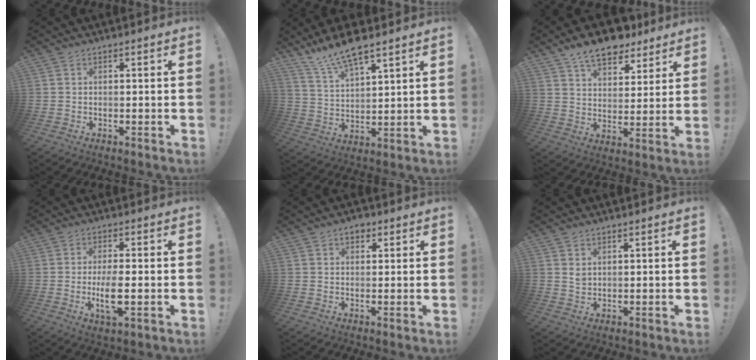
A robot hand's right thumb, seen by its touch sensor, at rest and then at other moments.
{"total": 10.9, "force": [9.0, 2.2, 5.8], "torque": [-0.116, -0.050, 0.162]}
{"total": 12.1, "force": [9.1, 5.8, 5.5], "torque": [-0.090, -0.053, 0.166]}
{"total": 7.5, "force": [-1.3, 2.0, 7.1], "torque": [-0.138, -0.011, -0.025]}
{"total": 3.1, "force": [1.6, 2.1, 1.5], "torque": [-0.018, -0.002, 0.027]}
{"total": 2.0, "force": [1.2, 1.3, 0.9], "torque": [-0.012, -0.004, 0.021]}